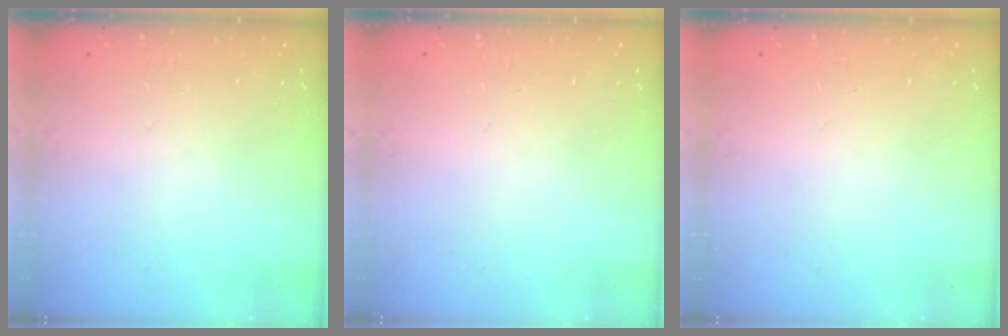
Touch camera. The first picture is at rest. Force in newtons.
{"total": 0.0}
{"total": 0.0}